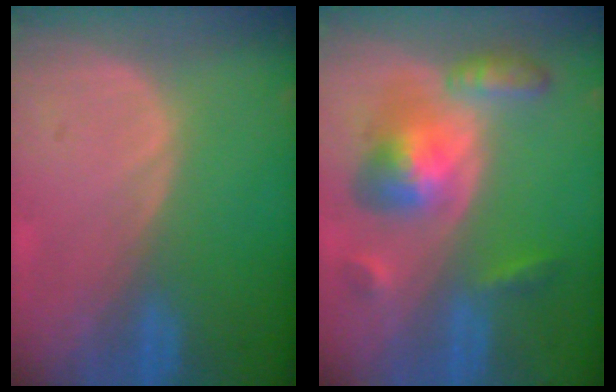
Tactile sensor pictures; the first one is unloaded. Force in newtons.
{"total": 8.2, "press": 8.2, "slide": 0.6}